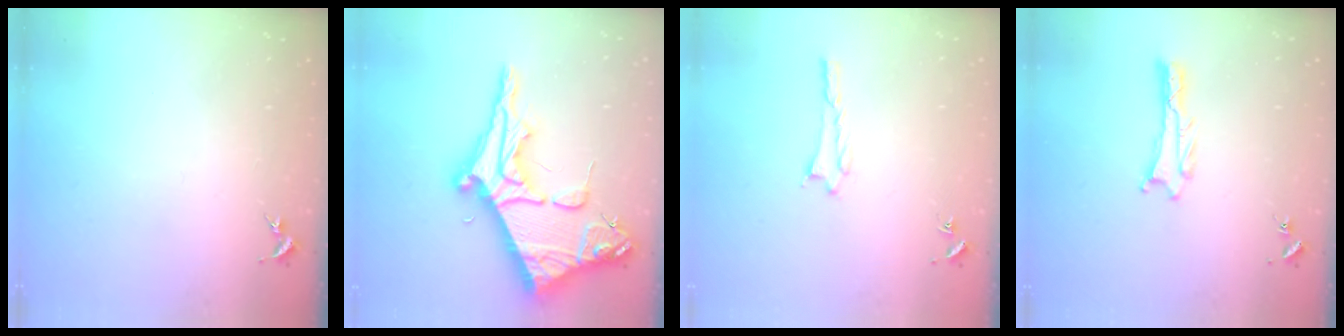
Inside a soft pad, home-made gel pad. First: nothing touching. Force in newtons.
{"total": 12.1, "press": 12.1, "slide": 1.3}
{"total": 1.4, "press": 1.4, "slide": 0.2}
{"total": 0.6, "press": 0.6, "slide": 0.1}